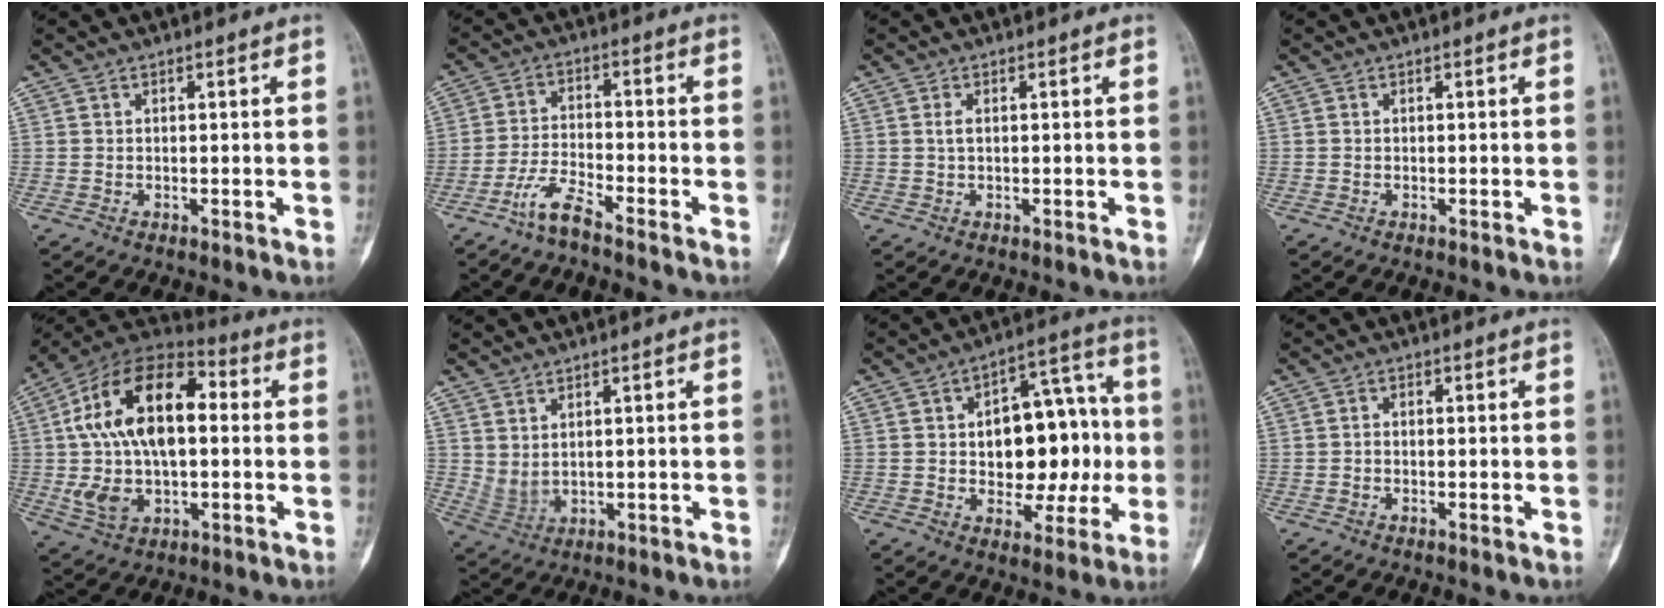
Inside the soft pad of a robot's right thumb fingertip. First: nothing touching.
{"total": 5.5, "force": [-4.4, 1.0, 3.1], "torque": [-0.067, 0.024, -0.091]}
{"total": 1.3, "force": [0.2, 0.7, 1.1], "torque": [-0.020, 0.000, 0.002]}
{"total": 0.0}
{"total": 23.0, "force": [1.8, 13.3, 18.6], "torque": [-0.320, 0.030, 0.030]}
{"total": 4.0, "force": [1.0, 2.6, 2.8], "torque": [-0.046, -0.006, 0.034]}
{"total": 17.5, "force": [0.0, 10.5, 14.0], "torque": [-0.143, 0.041, 0.007]}
{"total": 0.7, "force": [-0.3, 0.6, 0.4], "torque": [-0.002, 0.002, -0.010]}